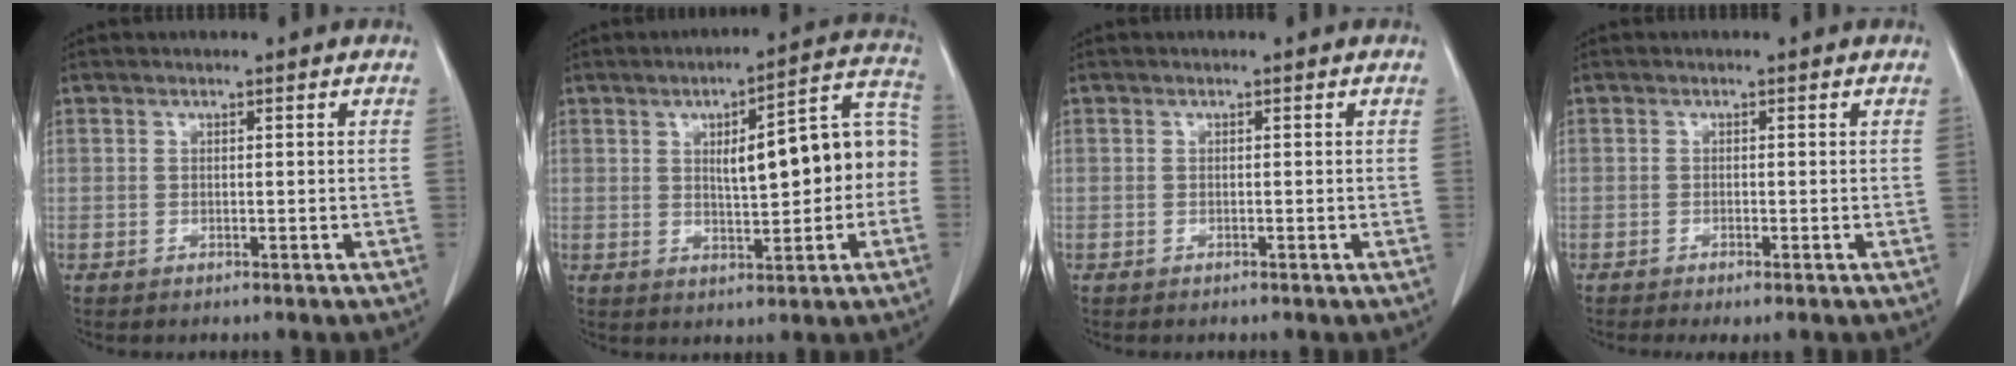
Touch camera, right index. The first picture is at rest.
{"total": 13.2, "force": [0.3, 3.7, 12.6], "torque": [-0.164, 0.043, 0.009]}
{"total": 0.0}
{"total": 1.7, "force": [-1.1, 0.2, 1.3], "torque": [-0.024, -0.004, -0.017]}